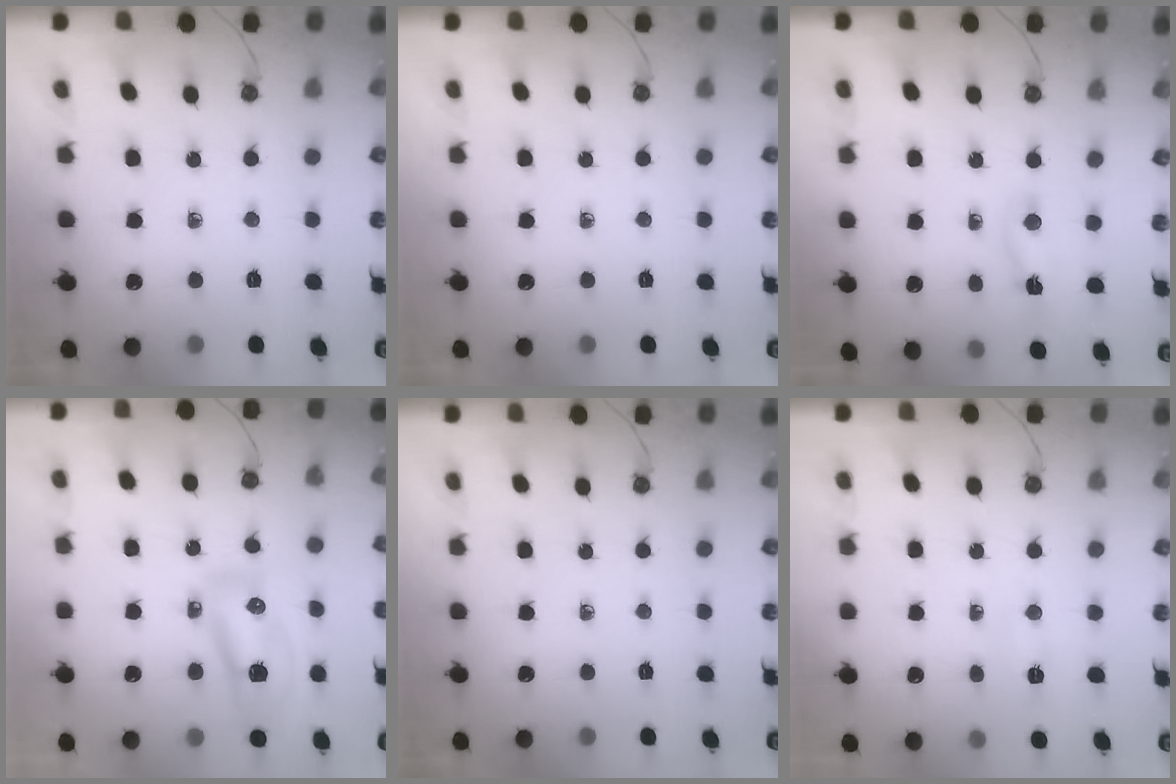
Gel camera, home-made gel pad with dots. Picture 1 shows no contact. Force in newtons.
{"total": 0.0}
{"total": 2.4, "press": 2.3, "slide": 0.6}
{"total": 14.7, "press": 12.1, "slide": 8.3}
{"total": 0.0}
{"total": 3.1, "press": 2.8, "slide": 1.3}